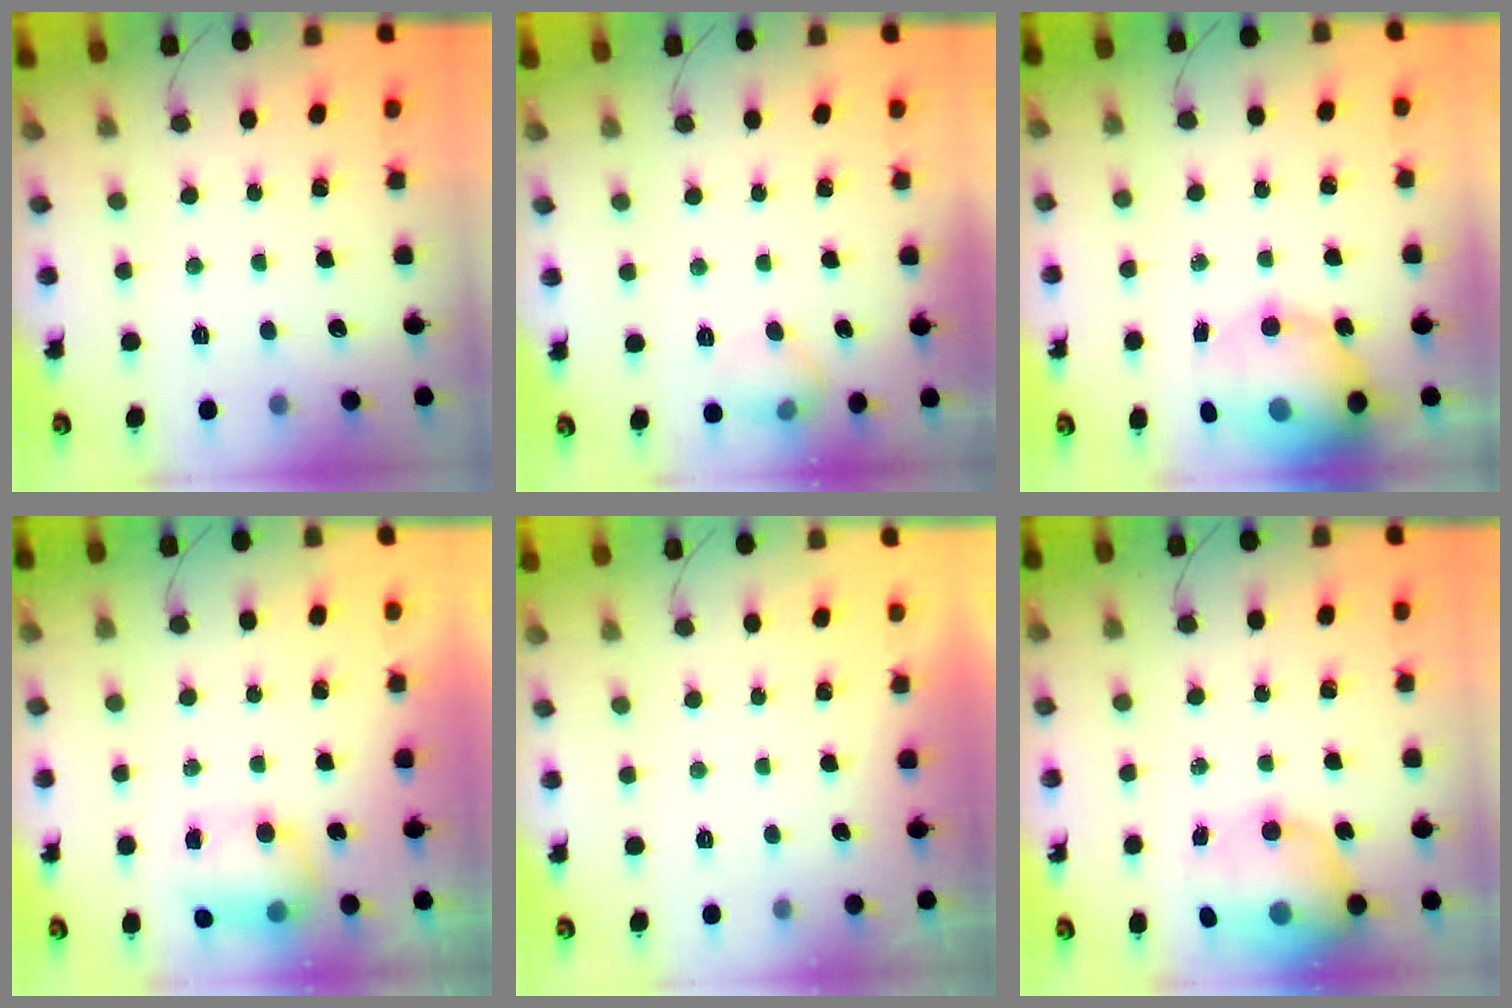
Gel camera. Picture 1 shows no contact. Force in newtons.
{"total": 6.5, "press": 6.3, "slide": 1.4}
{"total": 15.0, "press": 14.5, "slide": 3.9}
{"total": 8.6, "press": 8.5, "slide": 1.0}
{"total": 0.0}
{"total": 15.1, "press": 14.6, "slide": 3.8}